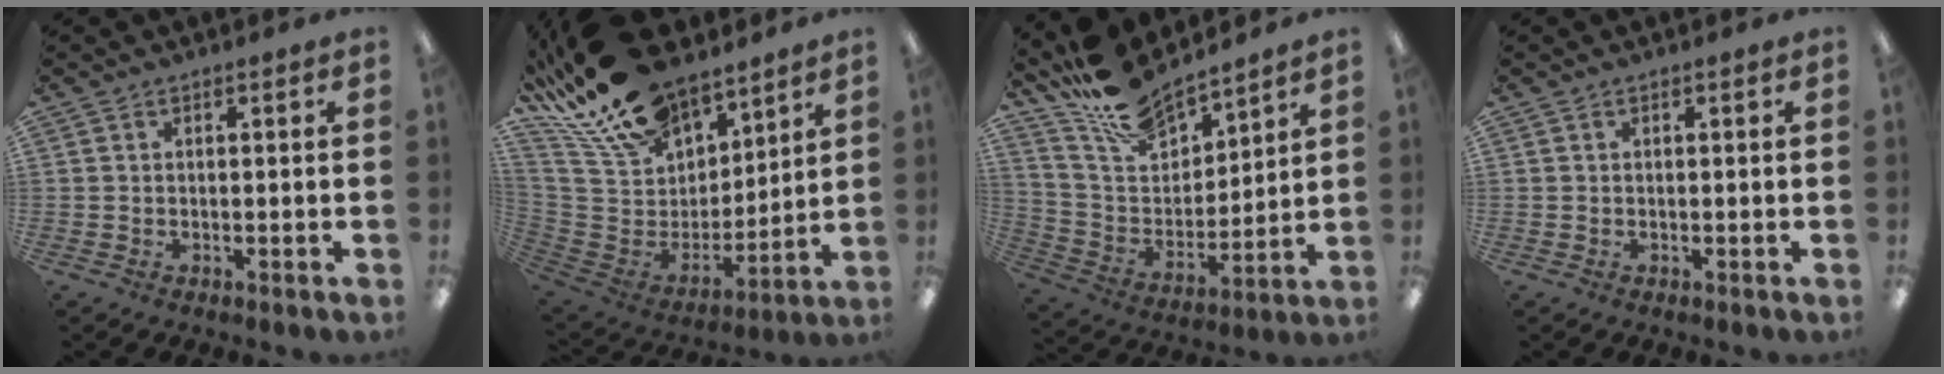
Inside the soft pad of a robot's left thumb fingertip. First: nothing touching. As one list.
[{"total": 22.6, "force": [18.4, 10.1, 8.5], "torque": [-0.183, -0.112, 0.342]}, {"total": 14.6, "force": [13.3, 4.4, 4.2], "torque": [-0.117, -0.094, 0.246]}, {"total": 0.0}]